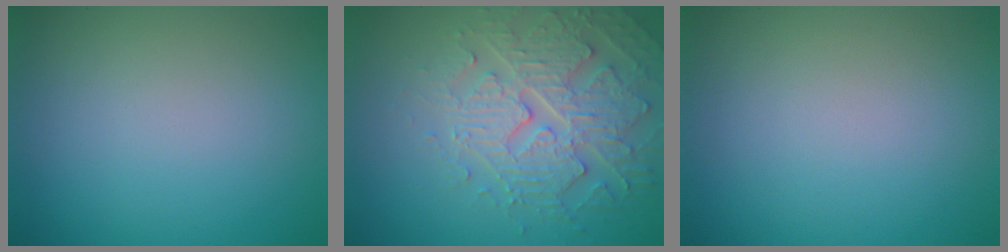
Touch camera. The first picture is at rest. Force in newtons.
{"total": 4.5, "press": 4.5, "slide": 0.4}
{"total": 0.0}